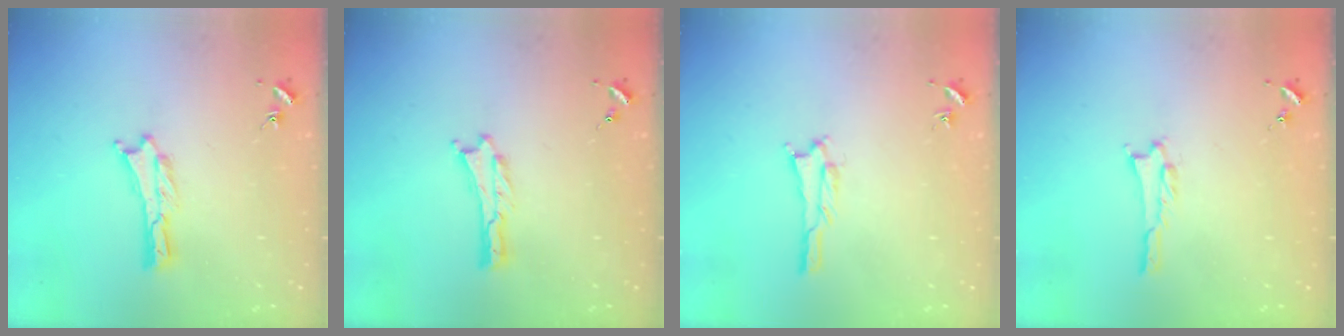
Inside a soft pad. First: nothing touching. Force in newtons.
{"total": 0.0}
{"total": 1.7, "press": 1.7, "slide": 0.2}
{"total": 1.0, "press": 1.0, "slide": 0.2}